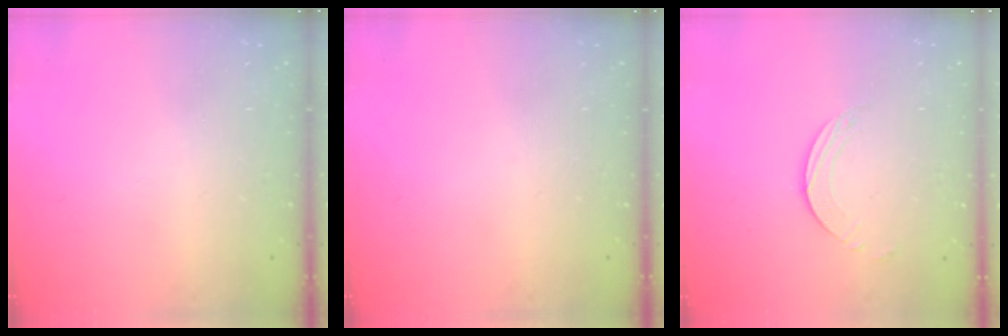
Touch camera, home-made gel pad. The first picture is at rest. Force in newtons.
{"total": 0.0}
{"total": 2.0, "press": 1.9, "slide": 0.3}